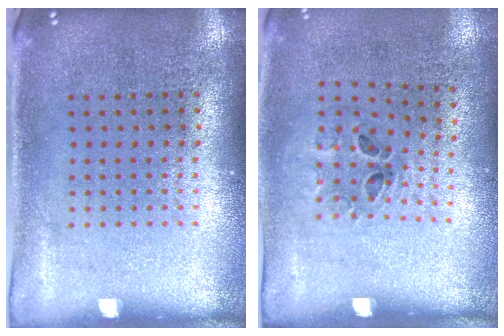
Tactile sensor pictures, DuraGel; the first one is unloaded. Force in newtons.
{"total": 1.2, "press": 0.6, "slide": 1.0}